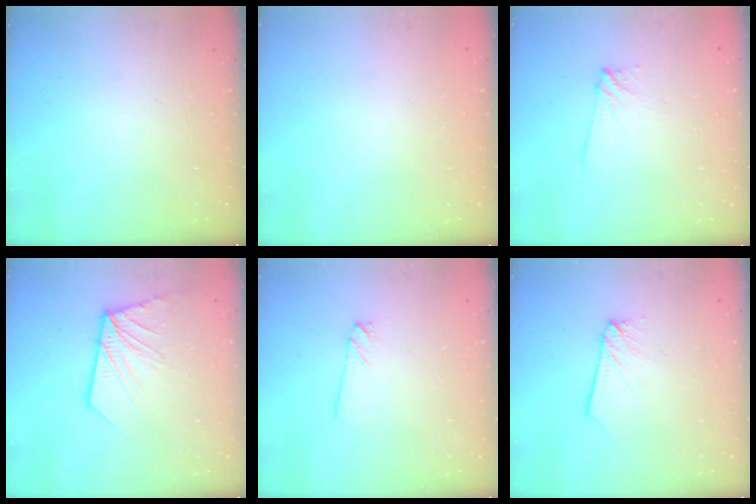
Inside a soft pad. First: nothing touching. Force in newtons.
{"total": 0.0}
{"total": 4.1, "press": 4.1, "slide": 0.6}
{"total": 11.8, "press": 11.6, "slide": 1.6}
{"total": 0.8, "press": 0.8, "slide": 0.1}
{"total": 2.2, "press": 2.2, "slide": 0.1}